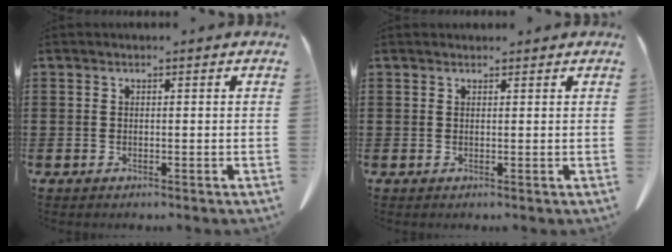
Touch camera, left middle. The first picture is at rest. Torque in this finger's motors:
{"motor_torque": [0.20, -0.03, 0.03, -0.03]}